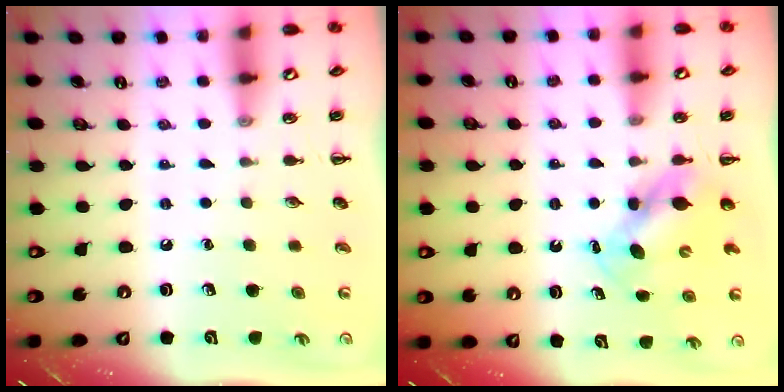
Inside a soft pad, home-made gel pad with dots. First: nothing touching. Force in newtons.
{"total": 6.0, "press": 5.9, "slide": 1.0}